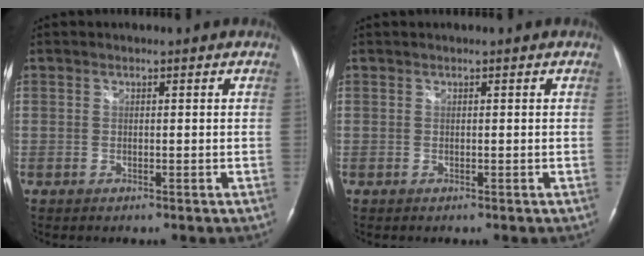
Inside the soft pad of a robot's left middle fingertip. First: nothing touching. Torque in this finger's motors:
{"motor_torque": [-0.04, -0.01, 0.05, 0.00]}